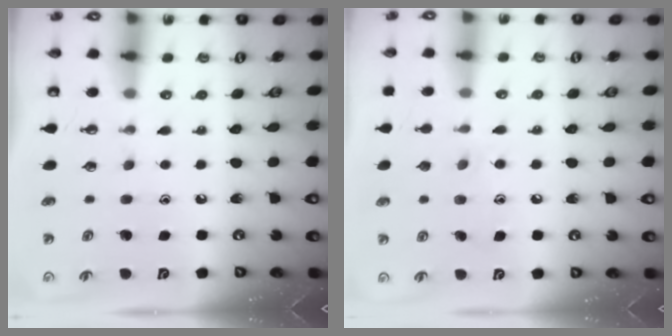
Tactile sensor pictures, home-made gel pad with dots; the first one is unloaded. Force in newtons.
{"total": 7.9, "press": 7.9, "slide": 0.4}